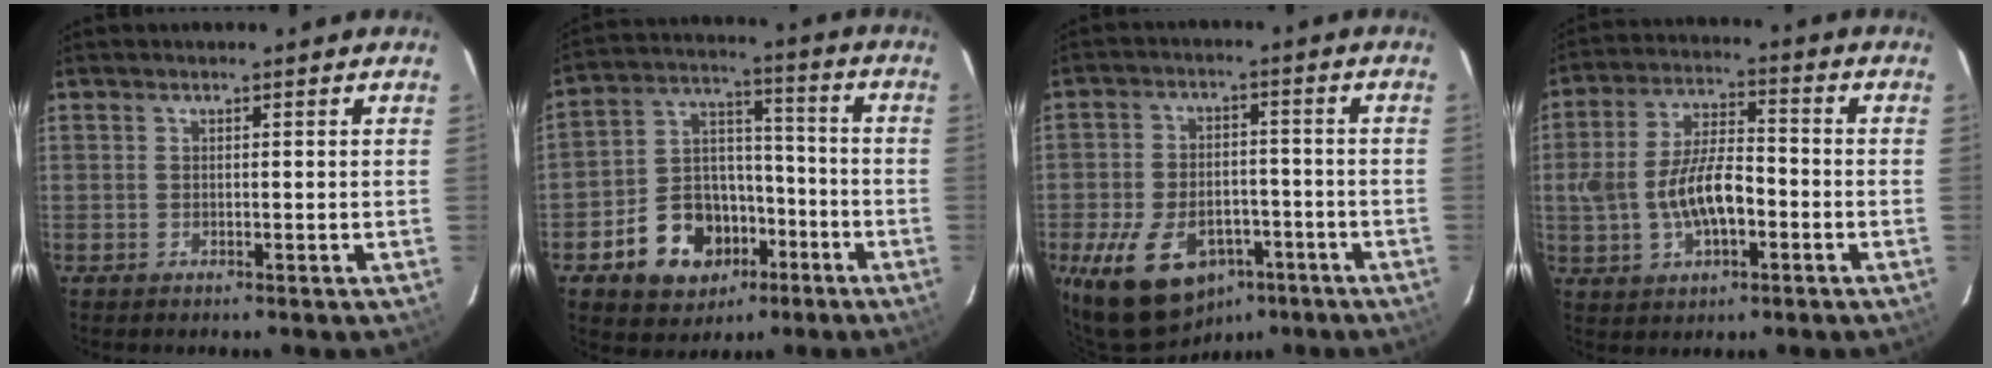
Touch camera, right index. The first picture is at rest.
{"total": 14.6, "force": [-6.9, 11.2, 6.3], "torque": [-0.143, 0.042, -0.086]}
{"total": 15.5, "force": [-8.5, 9.6, 8.8], "torque": [-0.192, 0.001, -0.125]}
{"total": 11.1, "force": [-2.5, 5.3, 9.5], "torque": [-0.189, 0.013, -0.036]}